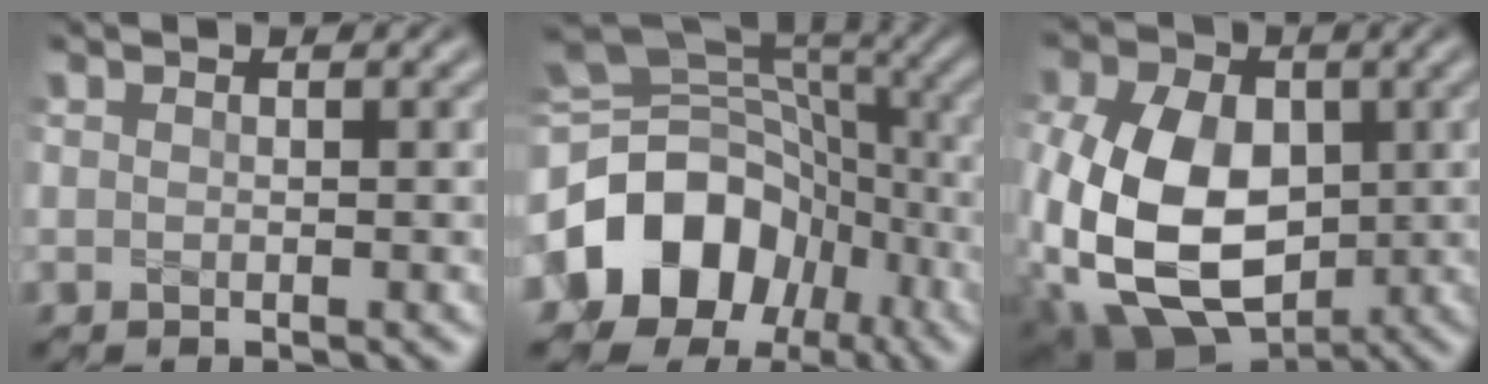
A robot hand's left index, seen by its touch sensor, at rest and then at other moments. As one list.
[{"total": 15.1, "force": [-4.9, 12.0, 7.7], "torque": [-0.150, -0.009, -0.087]}, {"total": 12.9, "force": [-1.4, 9.0, 9.0], "torque": [-0.191, -0.022, -0.020]}]